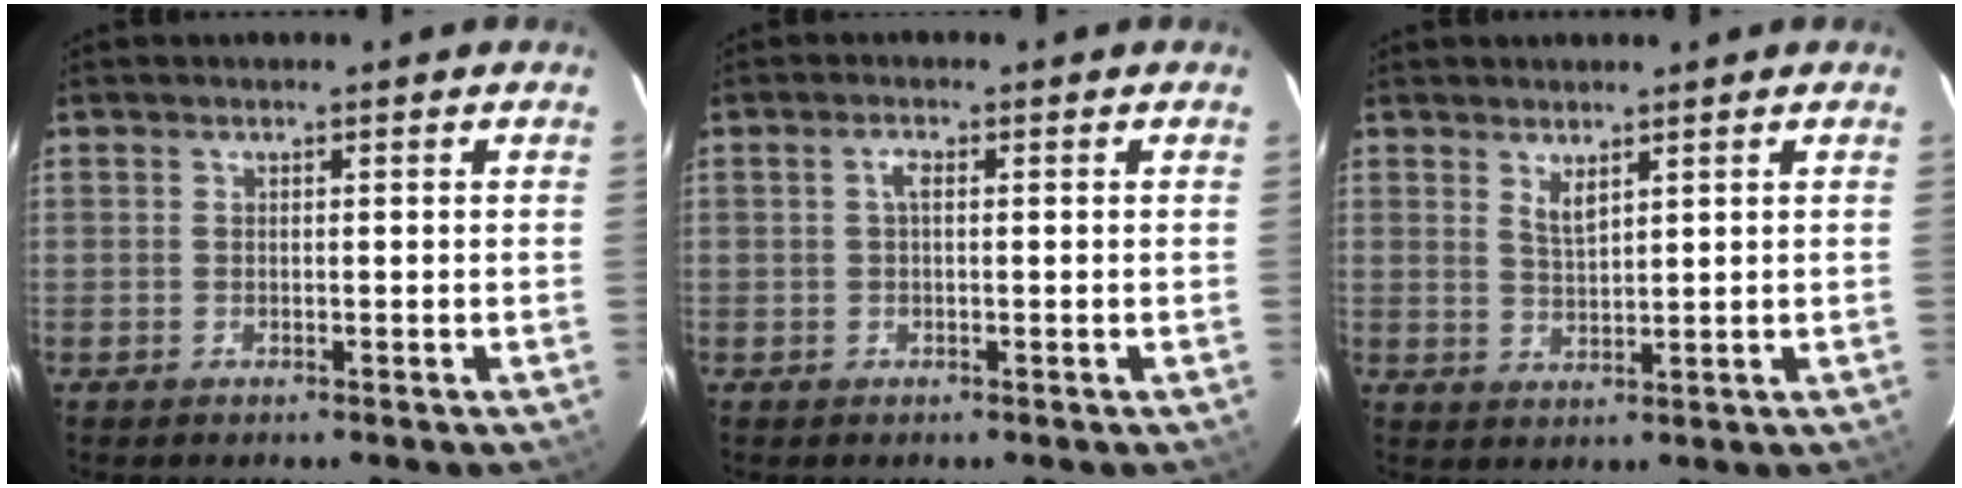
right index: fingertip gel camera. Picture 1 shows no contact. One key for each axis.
{"total": 1.5, "fx": 0.2, "fy": 0.6, "fz": 1.4, "tx": -0.029, "ty": 0.005, "tz": 0.002}
{"total": 2.9, "fx": 2.0, "fy": 0.7, "fz": 2.0, "tx": -0.036, "ty": -0.005, "tz": 0.036}